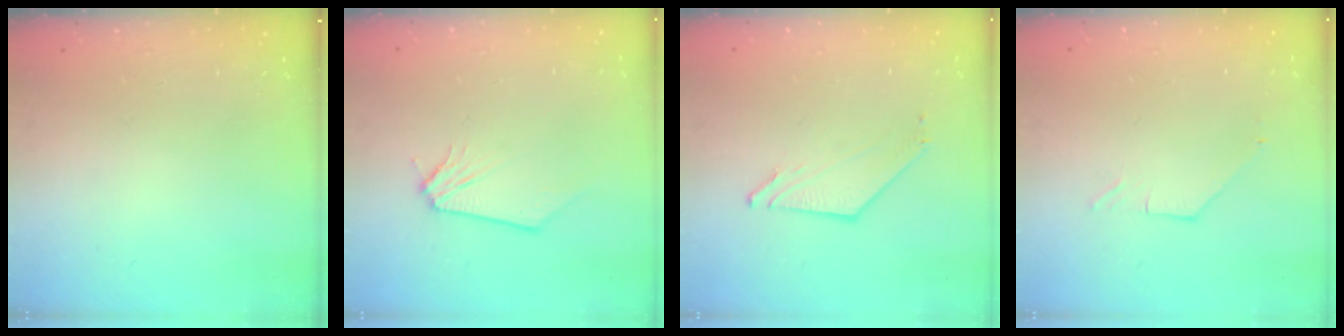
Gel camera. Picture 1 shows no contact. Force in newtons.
{"total": 0.0}
{"total": 3.5, "press": 3.5, "slide": 0.2}
{"total": 0.7, "press": 0.7, "slide": 0.2}